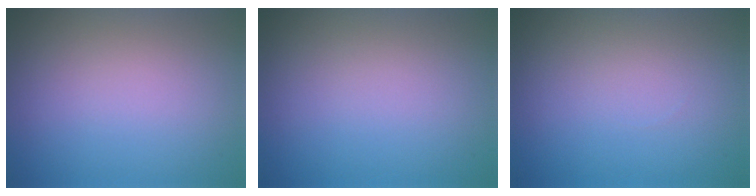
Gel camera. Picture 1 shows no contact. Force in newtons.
{"total": 0.0}
{"total": 0.0}